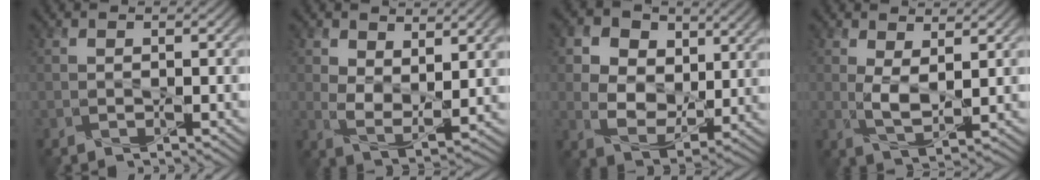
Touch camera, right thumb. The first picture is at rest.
{"total": 6.8, "force": [3.0, 3.7, 4.9], "torque": [-0.102, -0.012, 0.054]}
{"total": 11.5, "force": [4.9, 7.8, 6.8], "torque": [-0.164, 0.001, 0.082]}
{"total": 4.0, "force": [1.2, 1.6, 3.4], "torque": [-0.079, -0.007, 0.028]}